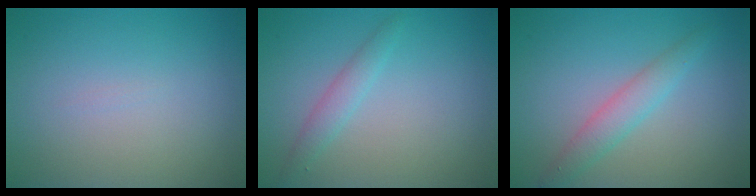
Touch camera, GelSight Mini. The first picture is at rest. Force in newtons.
{"total": 1.6, "press": 1.6, "slide": 0.1}
{"total": 2.4, "press": 2.4, "slide": 0.1}